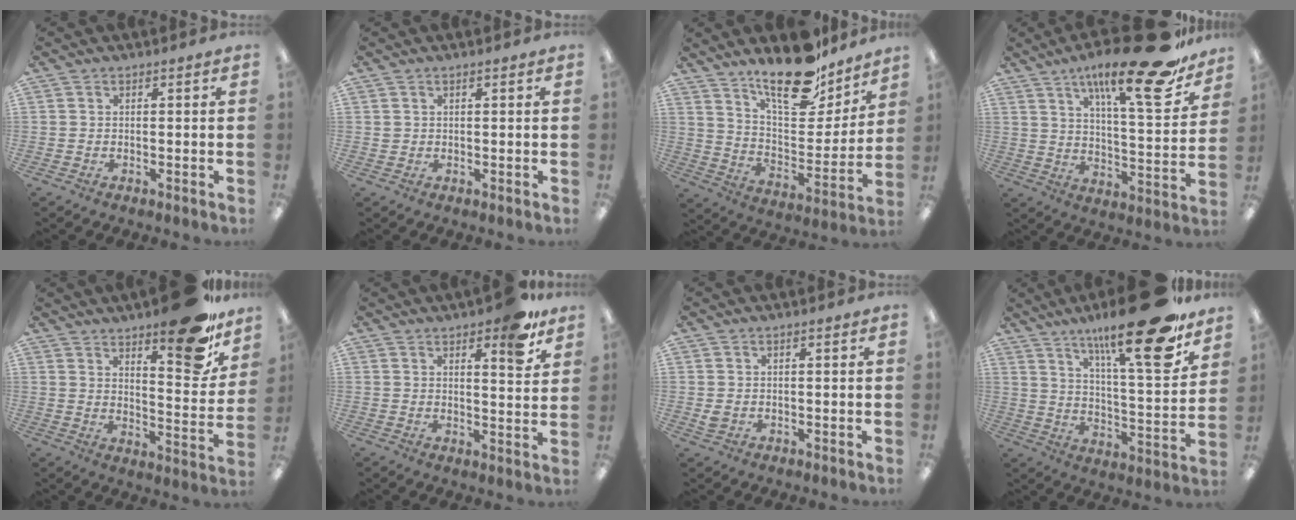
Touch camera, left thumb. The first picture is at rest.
{"total": 0.8, "force": [0.4, 0.7, 0.3], "torque": [-0.008, 0.004, 0.006]}
{"total": 19.5, "force": [15.6, 7.1, 9.3], "torque": [-0.151, -0.105, 0.269]}
{"total": 22.4, "force": [15.1, 5.3, 15.7], "torque": [-0.241, -0.096, 0.237]}
{"total": 16.5, "force": [12.1, 5.2, 9.9], "torque": [-0.122, -0.087, 0.195]}
{"total": 9.2, "force": [6.4, 2.8, 6.0], "torque": [-0.070, -0.038, 0.101]}
{"total": 1.8, "force": [0.3, 1.3, 1.2], "torque": [-0.025, 0.005, 0.004]}
{"total": 23.8, "force": [15.9, 5.1, 16.9], "torque": [-0.260, -0.101, 0.248]}